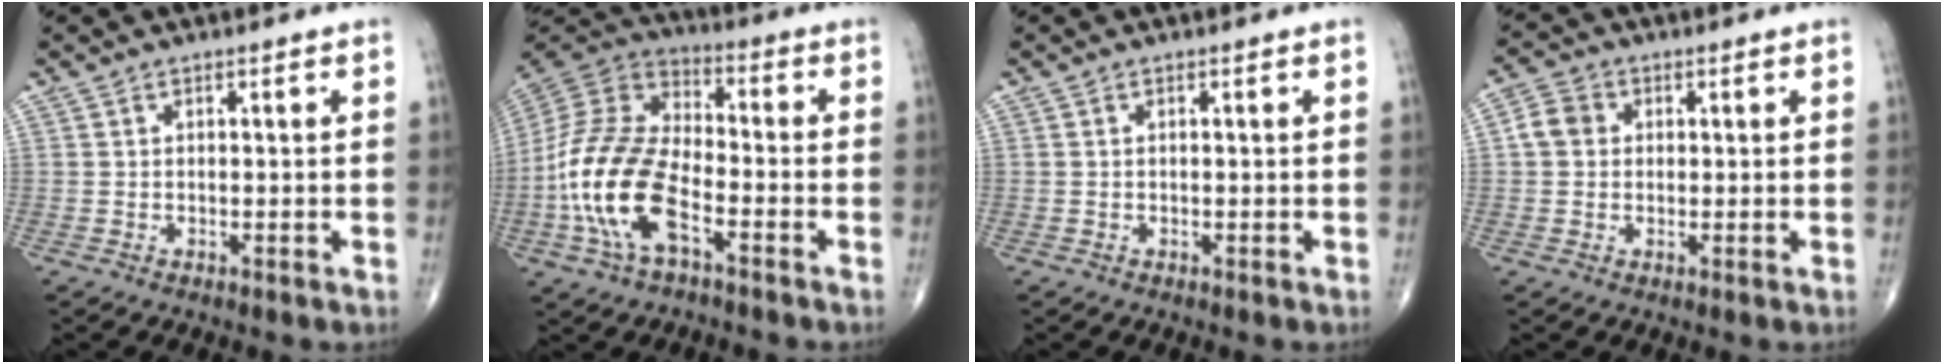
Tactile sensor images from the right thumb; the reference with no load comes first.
{"total": 18.0, "force": [-6.3, 8.9, 14.4], "torque": [-0.300, 0.034, -0.123]}
{"total": 0.0}
{"total": 4.4, "force": [0.4, 3.8, 2.1], "torque": [-0.031, 0.011, 0.001]}